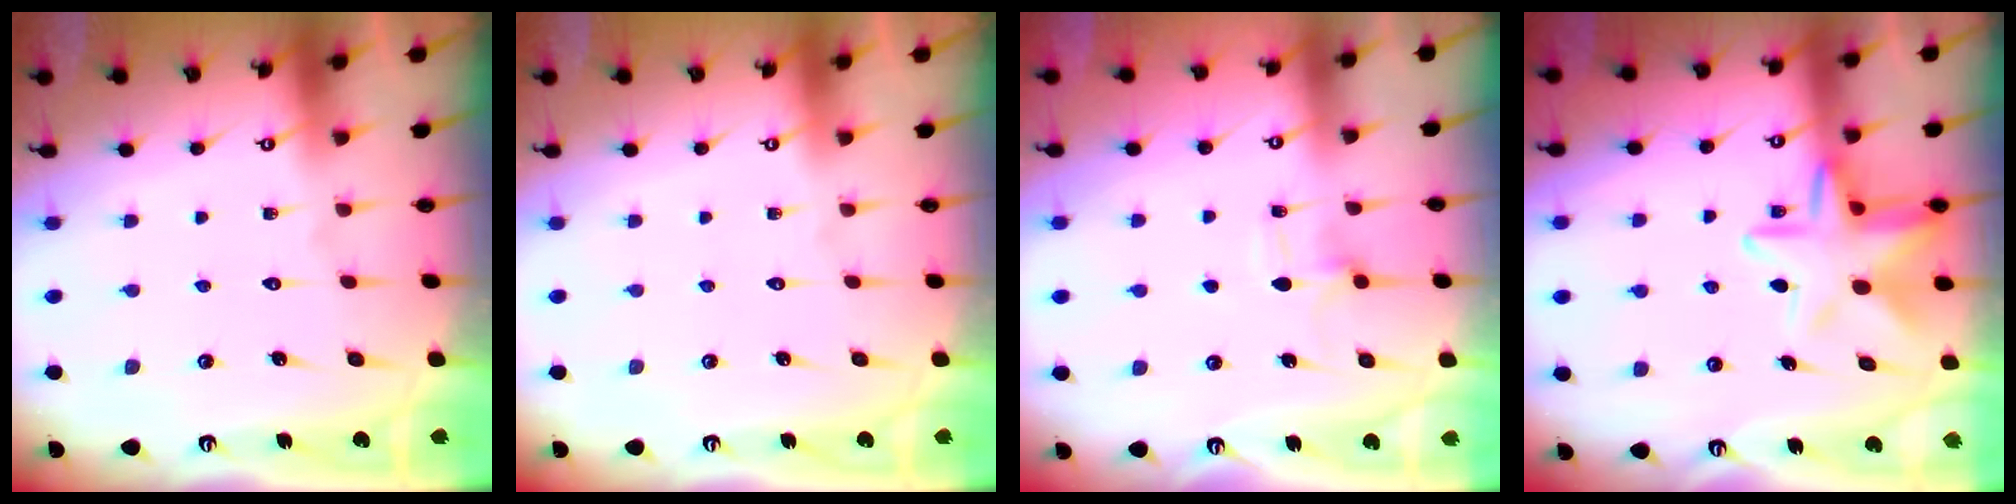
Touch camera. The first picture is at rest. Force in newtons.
{"total": 0.0}
{"total": 5.1, "press": 5.0, "slide": 1.2}
{"total": 13.0, "press": 13.0, "slide": 1.3}